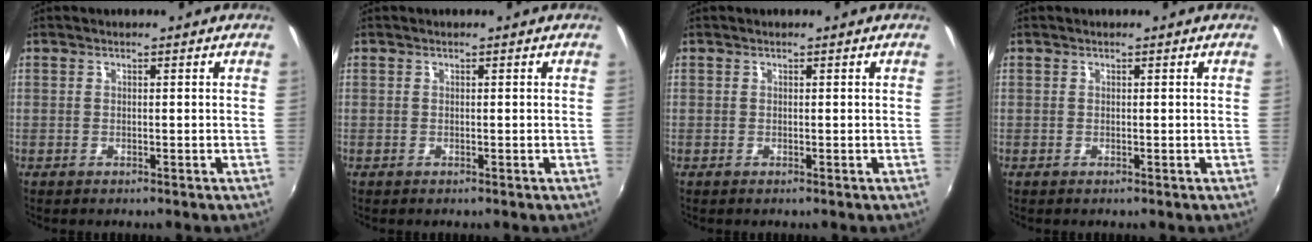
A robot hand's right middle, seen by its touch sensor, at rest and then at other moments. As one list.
[{"total": 0.0}, {"total": 0.0}, {"total": 0.0}]